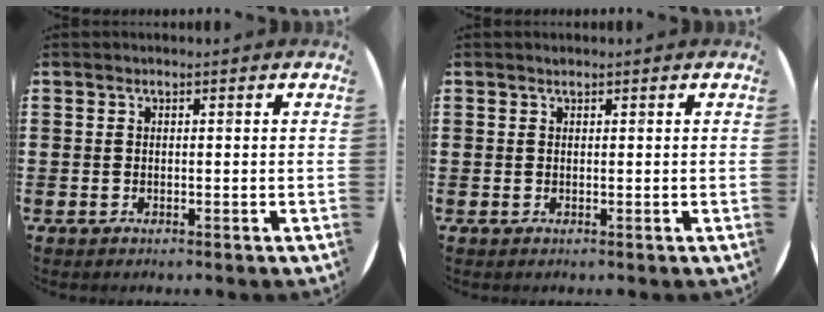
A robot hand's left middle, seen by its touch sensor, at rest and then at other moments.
{"total": 0.0}